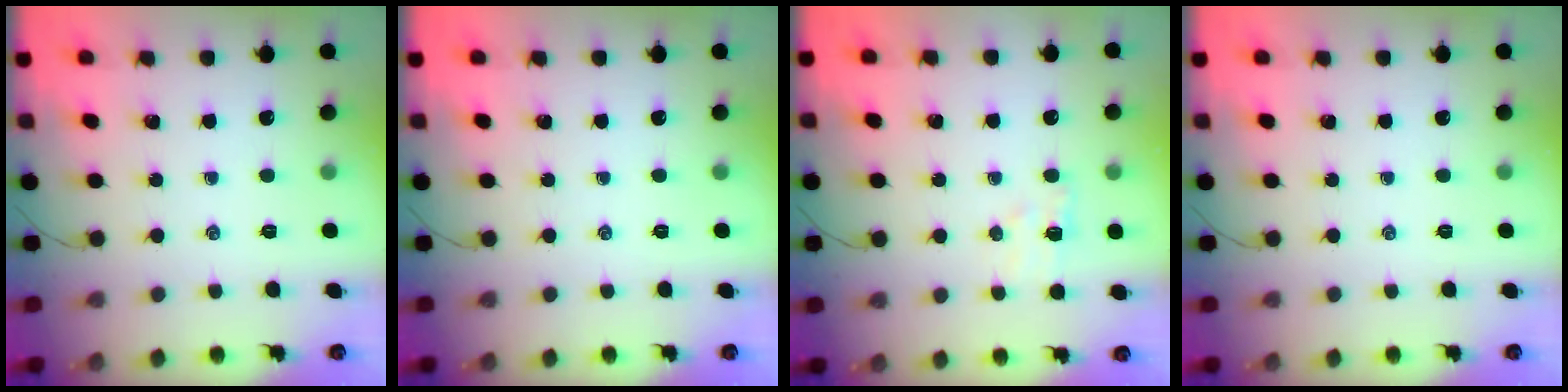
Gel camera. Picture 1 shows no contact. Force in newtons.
{"total": 0.0}
{"total": 5.4, "press": 5.3, "slide": 1.2}
{"total": 0.0}